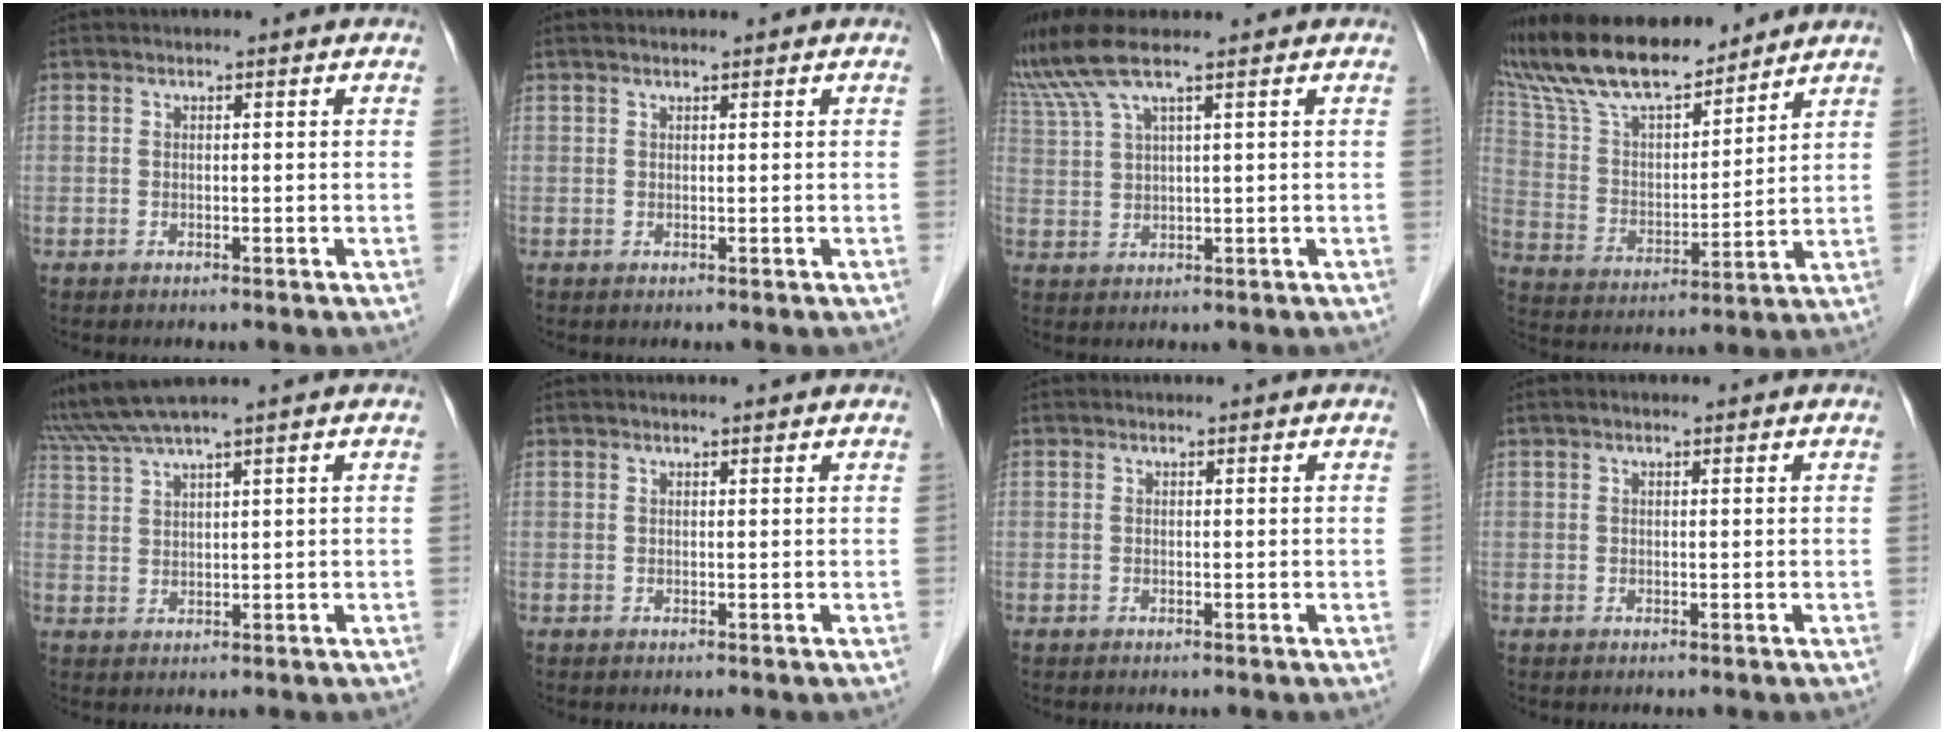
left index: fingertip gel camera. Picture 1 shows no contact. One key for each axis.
{"total": 0.7, "fx": 0.6, "fy": 0.0, "fz": 0.4, "tx": -0.011, "ty": 0.009, "tz": 0.014}
{"total": 6.6, "fx": 5.2, "fy": -0.6, "fz": 4.1, "tx": -0.099, "ty": 0.019, "tz": 0.108}
{"total": 18.1, "fx": 15.9, "fy": 4.0, "fz": 7.5, "tx": -0.149, "ty": 0.020, "tz": 0.296}
{"total": 5.8, "fx": 4.9, "fy": -1.7, "fz": 2.5, "tx": -0.063, "ty": 0.016, "tz": 0.104}
{"total": 1.6, "fx": 1.4, "fy": 0.1, "fz": 0.8, "tx": -0.007, "ty": 0.015, "tz": 0.019}
{"total": 0.0}
{"total": 0.9, "fx": 0.5, "fy": 0.2, "fz": 0.7, "tx": -0.016, "ty": 0.012, "tz": 0.007}